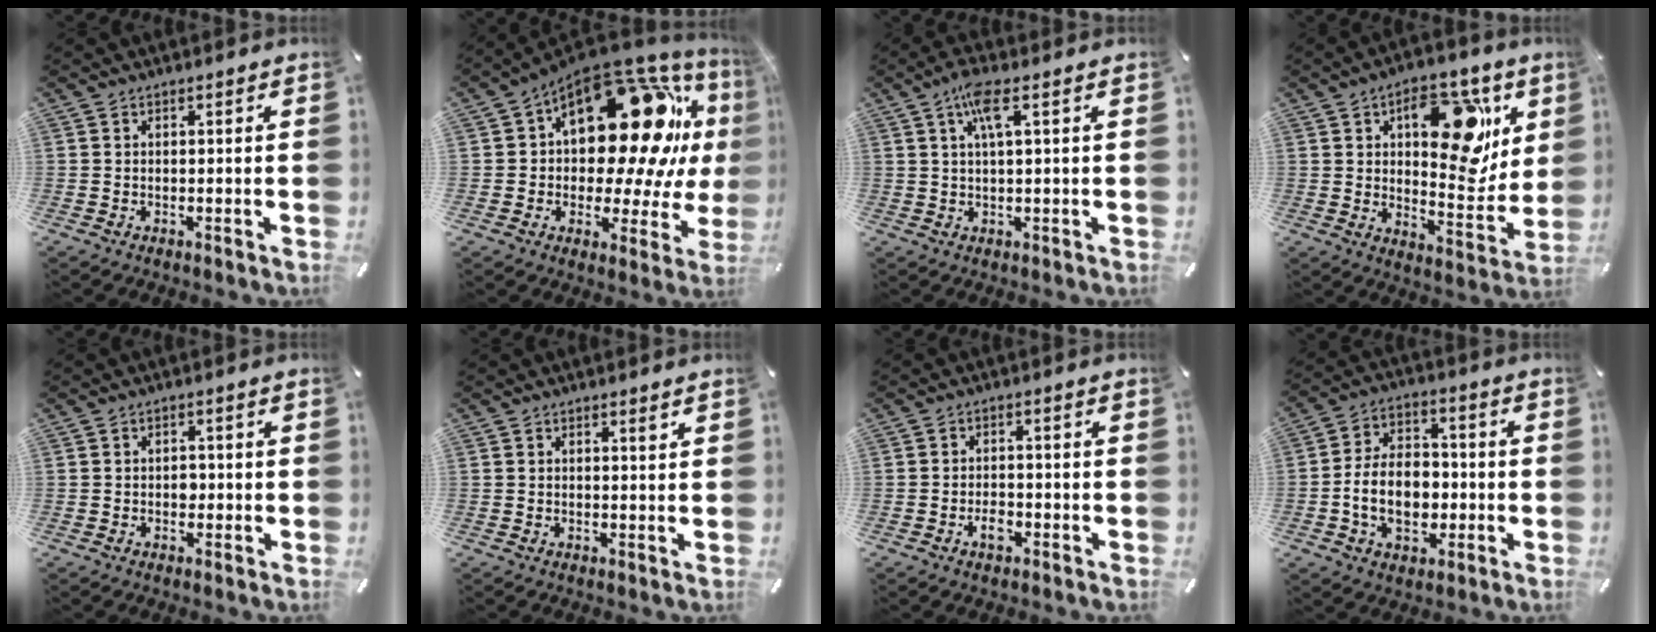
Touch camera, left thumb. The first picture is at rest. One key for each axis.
{"total": 25.8, "fx": 6.8, "fy": 13.7, "fz": 20.8, "tx": -0.307, "ty": -0.056, "tz": 0.118}
{"total": 5.8, "fx": 2.2, "fy": 1.0, "fz": 5.3, "tx": -0.109, "ty": 0.004, "tz": 0.035}
{"total": 19.3, "fx": 8.2, "fy": 10.4, "fz": 14.1, "tx": -0.163, "ty": -0.043, "tz": 0.130}
{"total": 2.2, "fx": -0.4, "fy": 1.7, "fz": 1.3, "tx": -0.018, "ty": 0.001, "tz": -0.011}
{"total": 1.2, "fx": 0.9, "fy": 0.1, "fz": 0.8, "tx": -0.015, "ty": -0.001, "tz": 0.015}
{"total": 3.1, "fx": -1.6, "fy": 1.8, "fz": 2.0, "tx": -0.042, "ty": 0.005, "tz": -0.030}
{"total": 12.0, "fx": -2.7, "fy": 8.7, "fz": 7.8, "tx": -0.151, "ty": 0.013, "tz": -0.047}